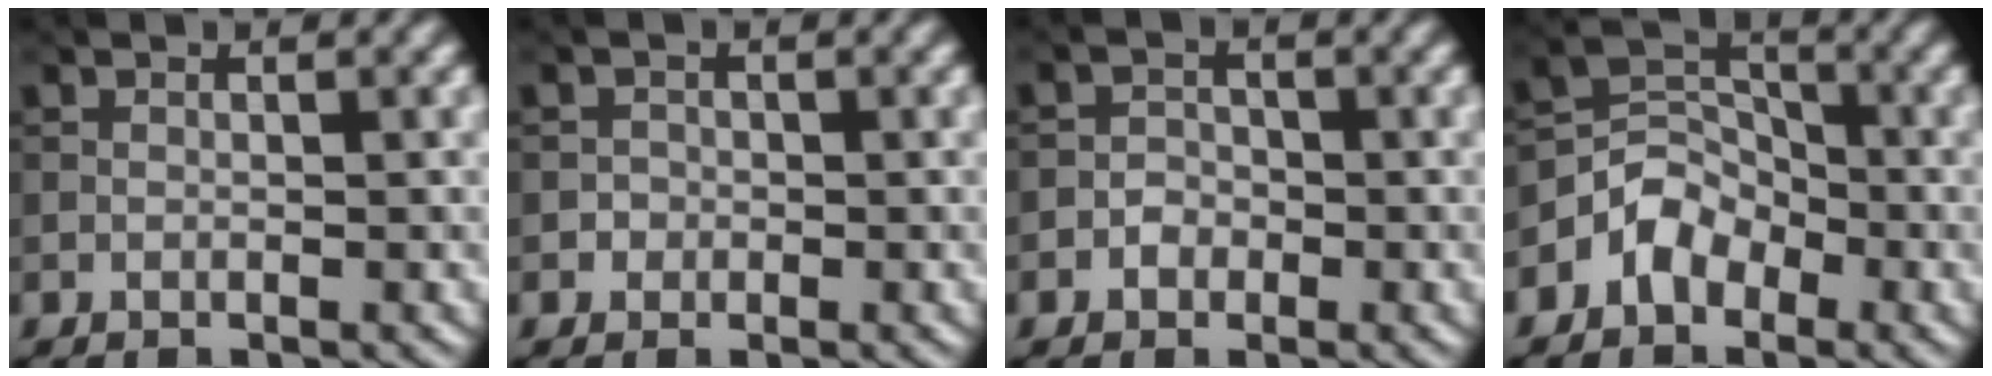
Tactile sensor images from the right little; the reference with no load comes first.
{"total": 1.0, "force": [-0.2, 0.9, 0.1], "torque": [0.011, -0.001, -0.006]}
{"total": 1.5, "force": [-0.6, 1.3, 0.5], "torque": [-0.001, 0.003, -0.013]}
{"total": 3.7, "force": [-2.2, 2.7, 1.4], "torque": [-0.019, 0.011, -0.048]}